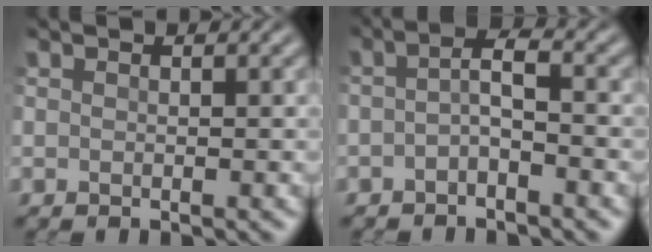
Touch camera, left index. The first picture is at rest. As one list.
[{"total": 2.3, "force": [-1.2, 0.6, 1.9], "torque": [-0.039, 0.006, -0.029]}]